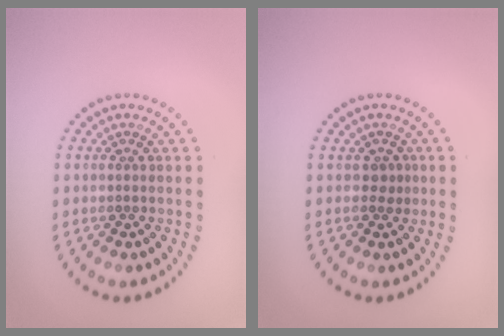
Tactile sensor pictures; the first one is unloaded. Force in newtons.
{"total": 1.2, "press": 0.9, "slide": 0.7}